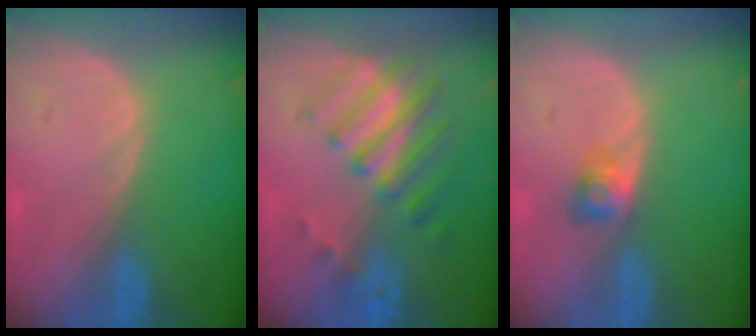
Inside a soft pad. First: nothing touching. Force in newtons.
{"total": 7.8, "press": 7.0, "slide": 3.4}
{"total": 2.6, "press": 2.4, "slide": 0.9}